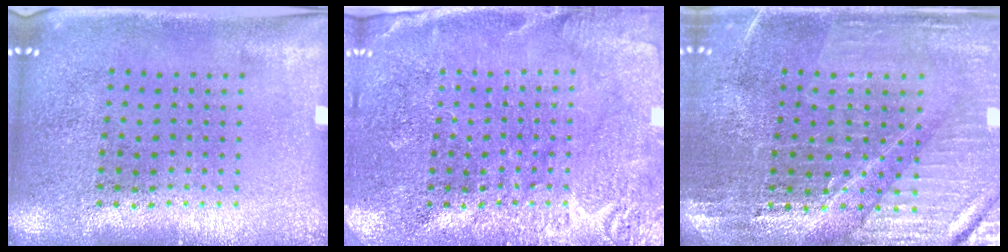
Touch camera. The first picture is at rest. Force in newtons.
{"total": 2.8, "press": 2.8, "slide": 0.1}
{"total": 3.1, "press": 3.1, "slide": 0.4}